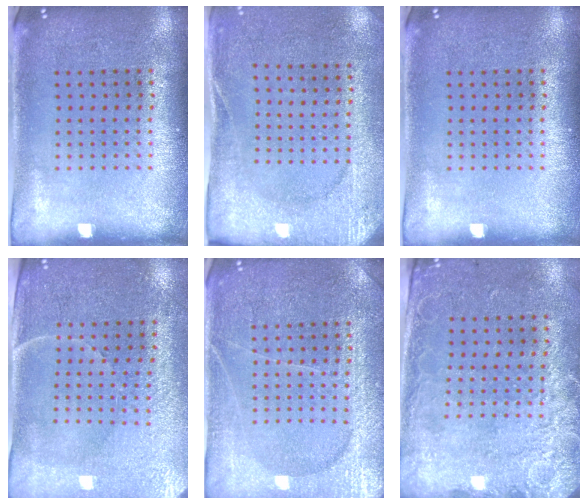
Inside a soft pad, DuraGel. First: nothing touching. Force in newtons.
{"total": 2.6, "press": 2.4, "slide": 1.0}
{"total": 0.0}
{"total": 3.4, "press": 3.2, "slide": 1.0}
{"total": 3.8, "press": 3.7, "slide": 0.8}
{"total": 2.6, "press": 2.0, "slide": 1.7}